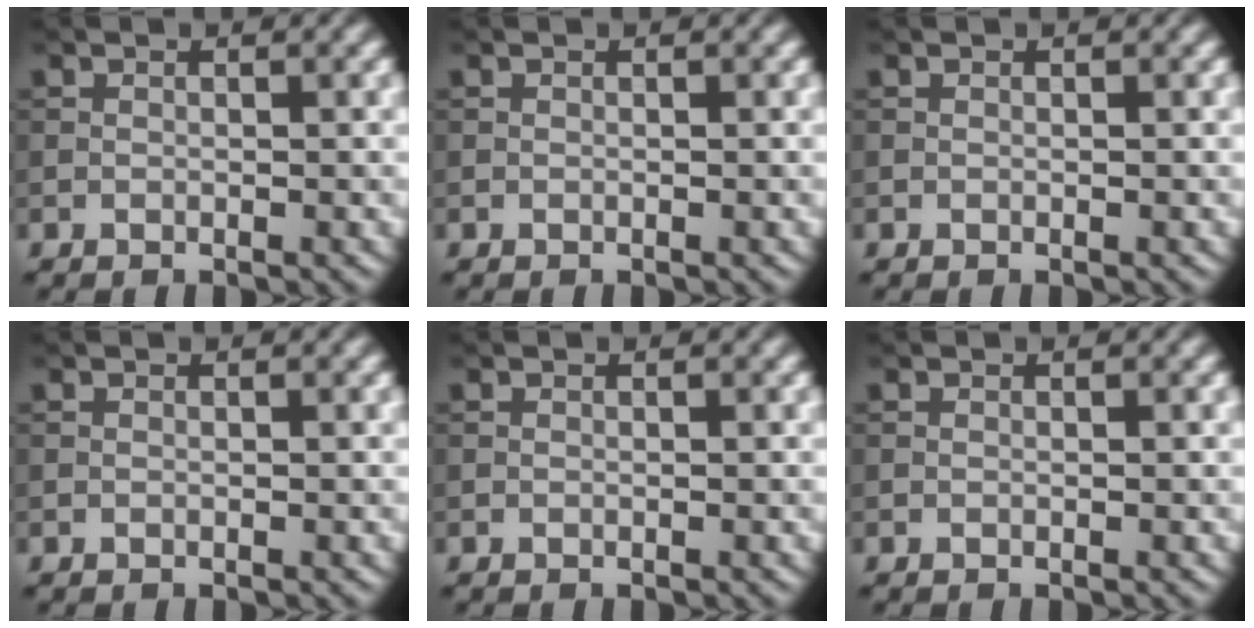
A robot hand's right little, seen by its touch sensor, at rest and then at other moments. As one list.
[{"total": 0.0}, {"total": 0.0}, {"total": 0.0}, {"total": 0.0}, {"total": 0.0}]